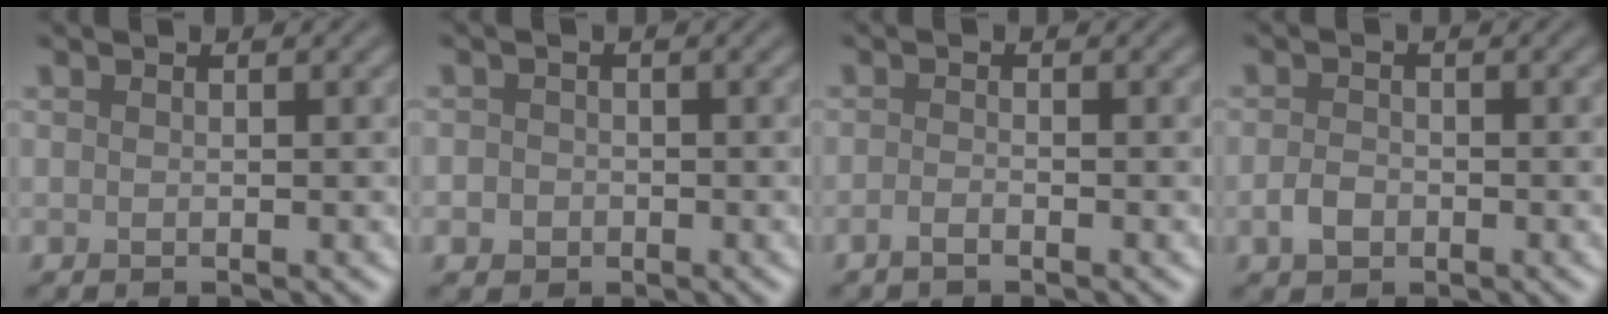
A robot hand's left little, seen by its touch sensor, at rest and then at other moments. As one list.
[{"total": 1.7, "force": [-0.5, 1.6, 0.5], "torque": [0.005, 0.000, -0.012]}, {"total": 1.0, "force": [-0.7, 0.2, 0.6], "torque": [-0.013, 0.001, -0.013]}, {"total": 1.9, "force": [-0.8, 1.4, 1.1], "torque": [-0.022, 0.000, -0.018]}]